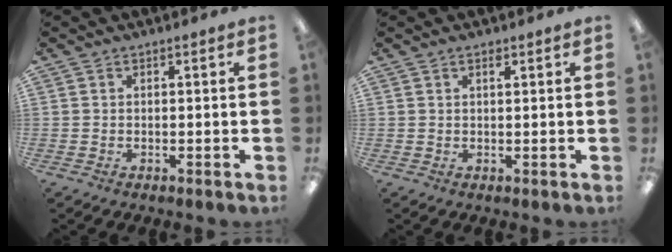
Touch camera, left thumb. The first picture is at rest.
{"total": 1.1, "force": [0.8, 0.4, 0.6], "torque": [-0.006, -0.002, 0.012]}